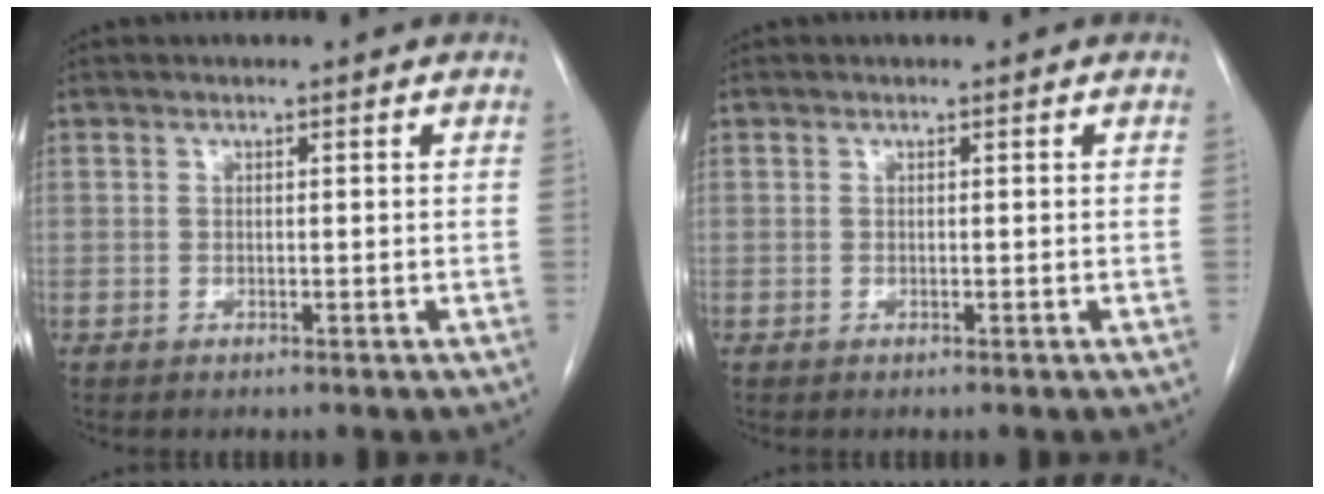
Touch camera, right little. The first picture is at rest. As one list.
[{"total": 0.0}]